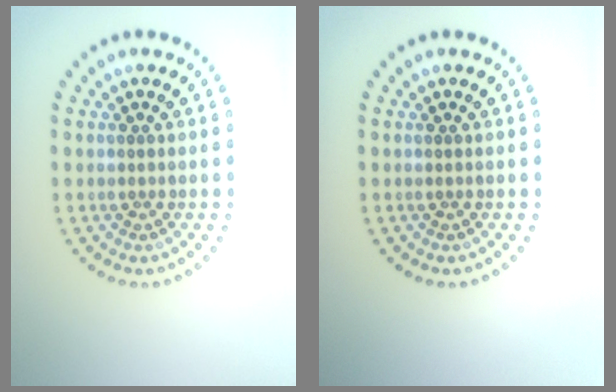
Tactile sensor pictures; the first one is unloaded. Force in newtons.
{"total": 0.0}